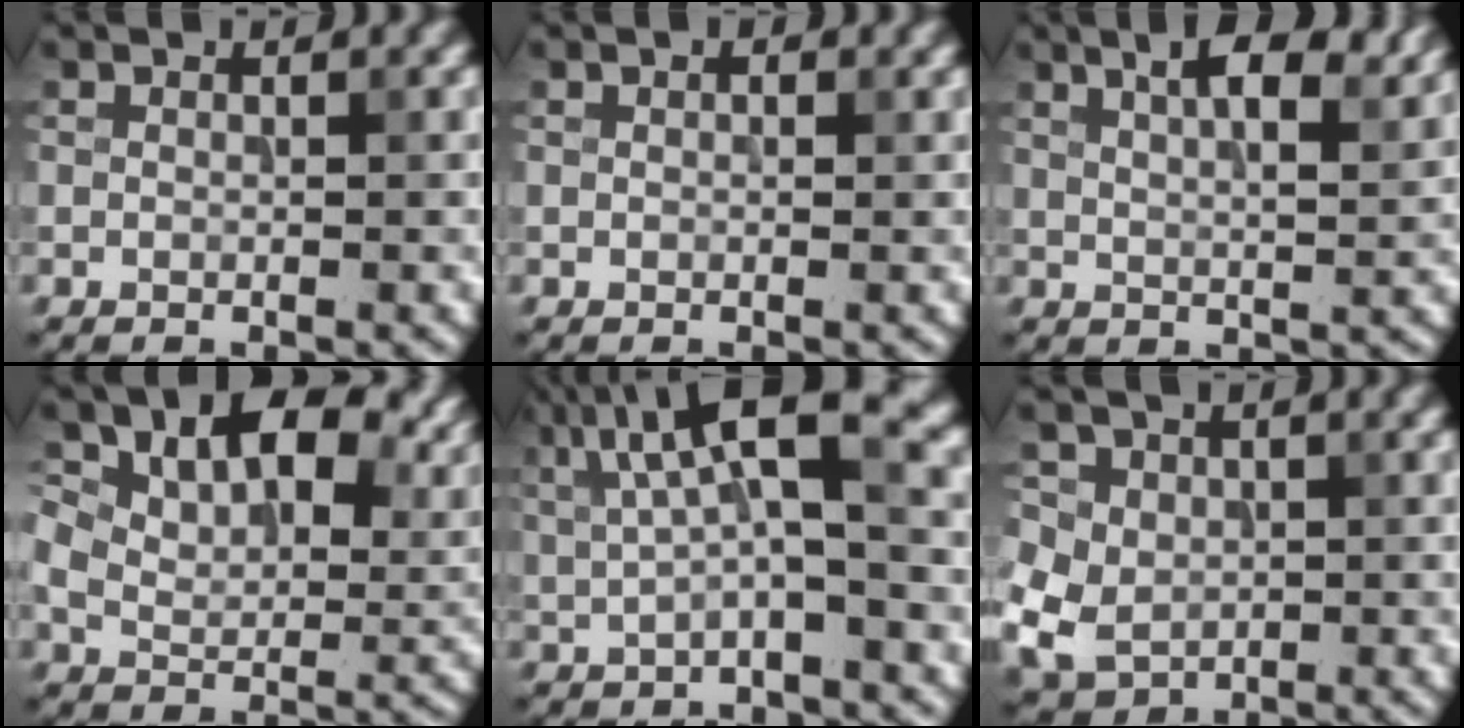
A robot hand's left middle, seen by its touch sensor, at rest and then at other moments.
{"total": 0.5, "force": [0.1, 0.3, 0.4], "torque": [-0.010, 0.001, 0.002]}
{"total": 5.7, "force": [3.2, 2.2, 4.1], "torque": [-0.043, 0.021, 0.030]}
{"total": 14.8, "force": [6.5, 8.5, 10.3], "torque": [-0.157, 0.014, 0.109]}
{"total": 8.1, "force": [2.0, 2.4, 7.5], "torque": [-0.136, 0.016, 0.029]}
{"total": 6.6, "force": [-0.6, 5.7, 3.4], "torque": [-0.081, 0.010, -0.031]}